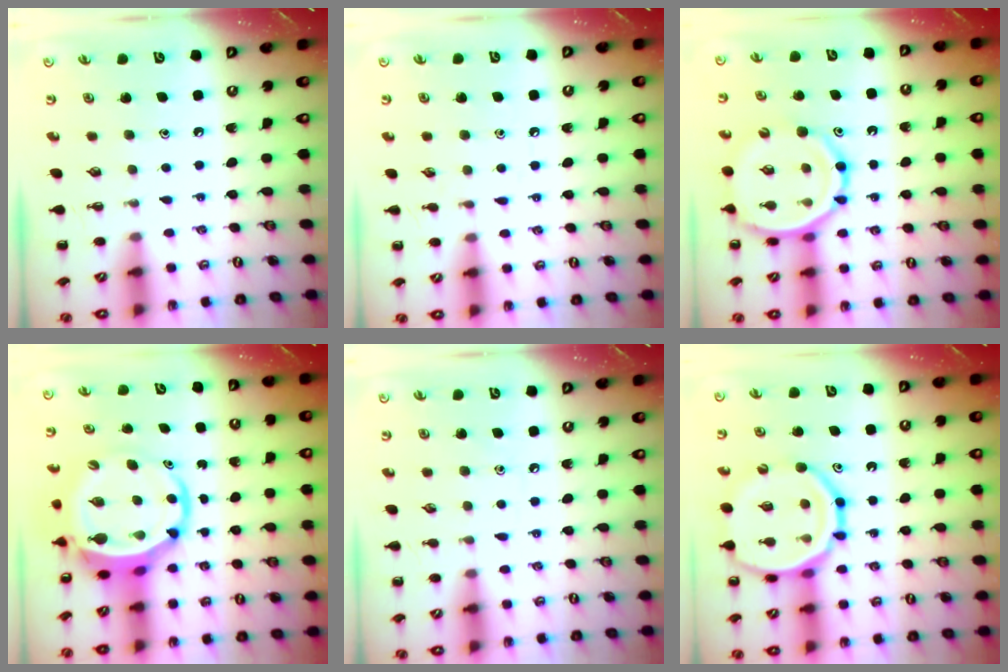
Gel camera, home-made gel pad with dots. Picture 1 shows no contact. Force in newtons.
{"total": 3.8, "press": 3.6, "slide": 1.4}
{"total": 13.8, "press": 13.3, "slide": 3.7}
{"total": 7.9, "press": 7.5, "slide": 2.5}
{"total": 3.9, "press": 3.7, "slide": 1.3}
{"total": 18.1, "press": 17.8, "slide": 3.3}